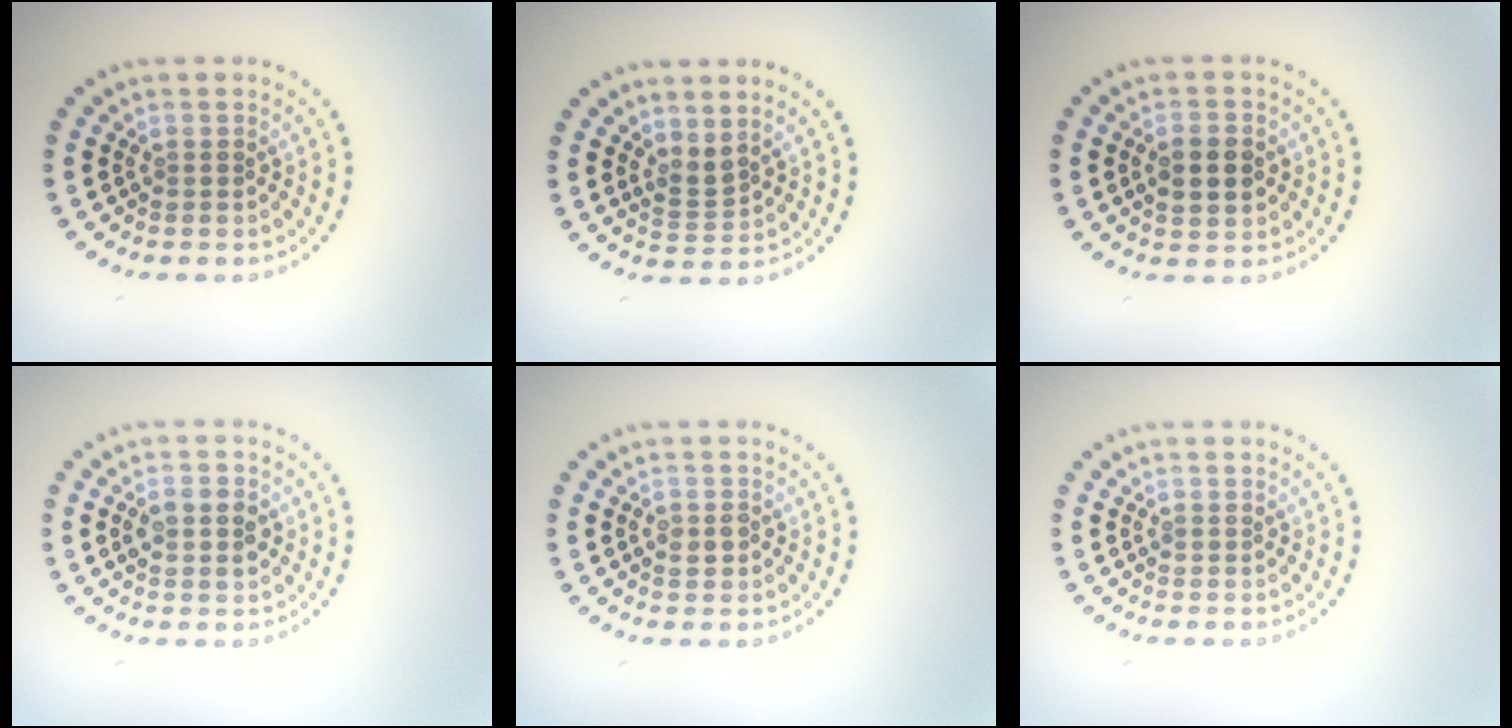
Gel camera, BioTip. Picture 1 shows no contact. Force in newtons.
{"total": 1.6, "press": 1.2, "slide": 1.1}
{"total": 3.7, "press": 3.7, "slide": 0.2}
{"total": 2.9, "press": 2.9, "slide": 0.0}
{"total": 1.5, "press": 1.4, "slide": 0.5}
{"total": 0.5, "press": 0.5, "slide": 0.2}